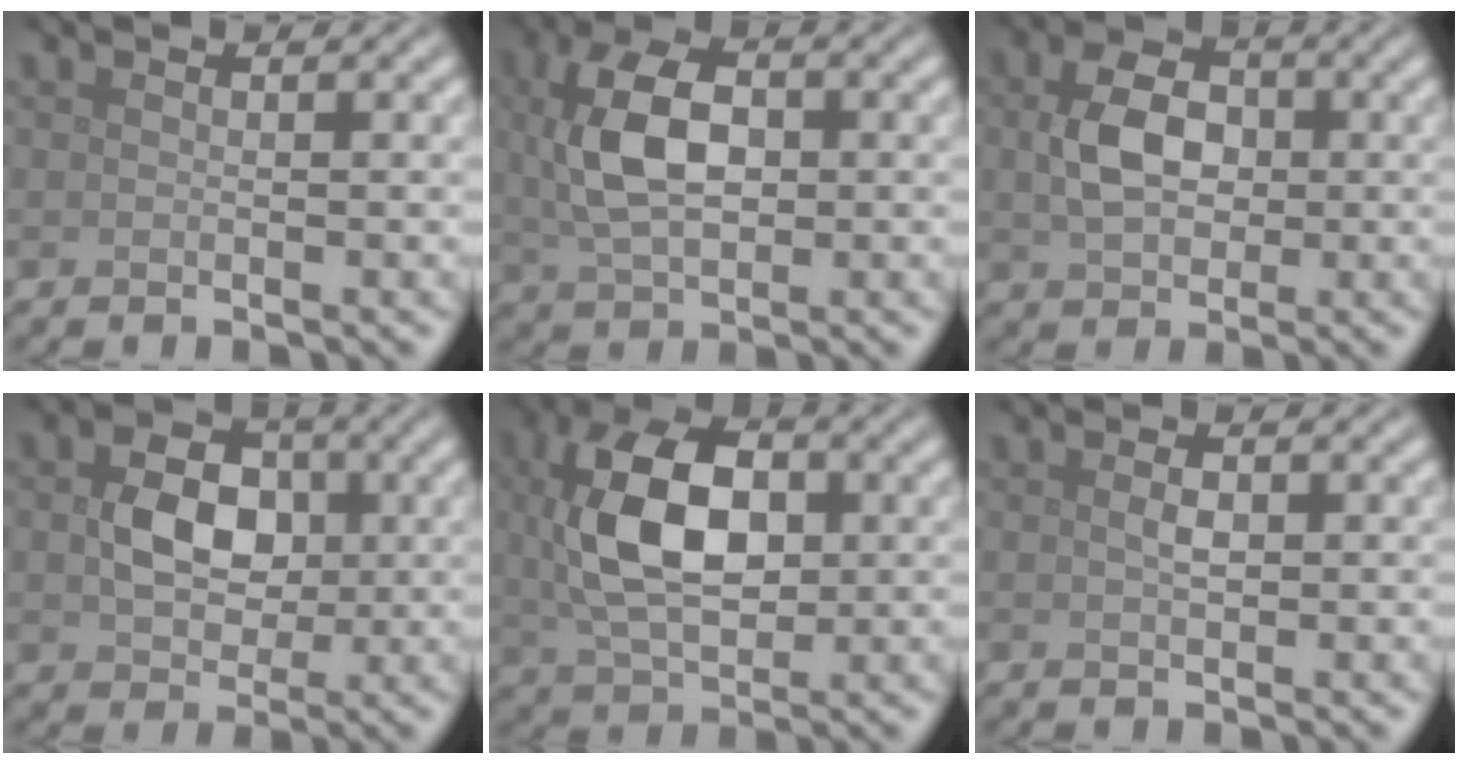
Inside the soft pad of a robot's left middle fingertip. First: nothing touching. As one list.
[{"total": 6.7, "force": [0.8, 3.9, 5.3], "torque": [-0.111, 0.011, 0.015]}, {"total": 4.8, "force": [0.4, 3.5, 3.3], "torque": [-0.074, 0.002, 0.002]}, {"total": 5.1, "force": [0.4, 3.9, 3.3], "torque": [-0.067, 0.000, 0.001]}, {"total": 9.1, "force": [1.2, 5.5, 7.2], "torque": [-0.151, 0.010, 0.019]}, {"total": 1.3, "force": [0.2, 0.6, 1.1], "torque": [-0.024, 0.002, 0.003]}]